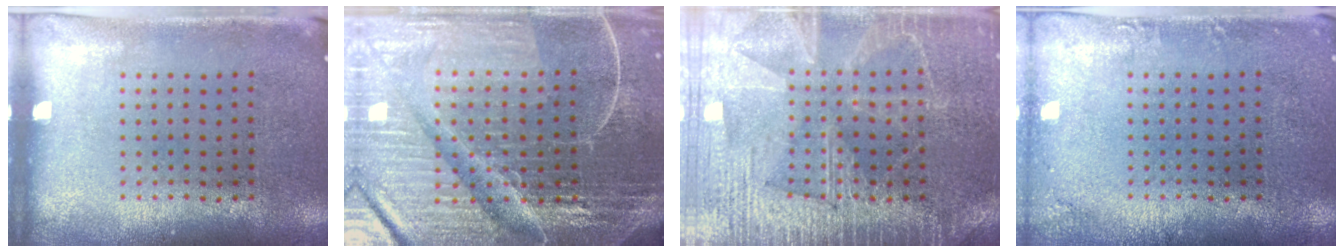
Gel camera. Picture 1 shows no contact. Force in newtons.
{"total": 7.1, "press": 6.2, "slide": 3.5}
{"total": 5.9, "press": 5.8, "slide": 0.7}
{"total": 1.1, "press": 1.1, "slide": 0.1}